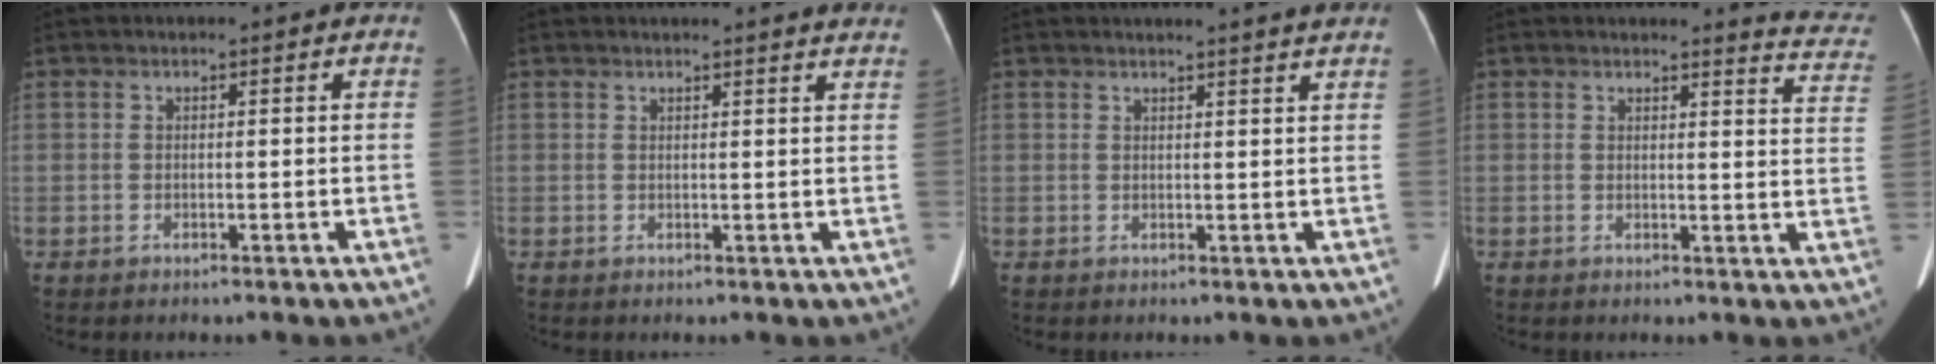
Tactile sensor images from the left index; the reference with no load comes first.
{"total": 9.3, "force": [8.9, 0.3, 2.4], "torque": [-0.019, -0.015, 0.074]}
{"total": 7.2, "force": [6.6, -0.6, 2.7], "torque": [-0.033, 0.007, 0.057]}
{"total": 8.2, "force": [8.1, 0.4, 0.6], "torque": [0.010, -0.072, 0.053]}